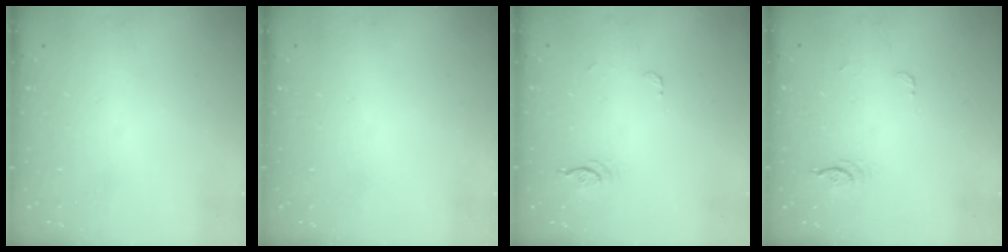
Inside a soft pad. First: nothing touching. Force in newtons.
{"total": 0.0}
{"total": 3.9, "press": 3.5, "slide": 1.7}
{"total": 3.9, "press": 3.6, "slide": 1.7}